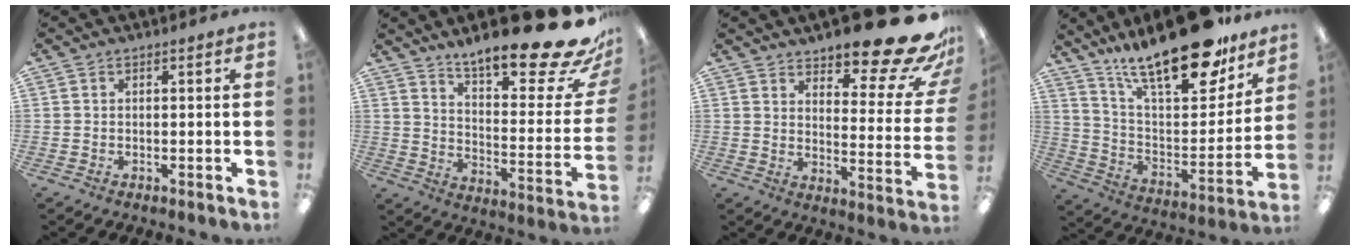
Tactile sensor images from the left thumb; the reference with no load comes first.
{"total": 22.2, "force": [17.5, 4.5, 12.9], "torque": [-0.180, -0.130, 0.281]}
{"total": 17.6, "force": [13.6, 4.9, 10.1], "torque": [-0.124, -0.107, 0.222]}
{"total": 22.0, "force": [17.0, 7.4, 11.7], "torque": [-0.181, -0.114, 0.289]}